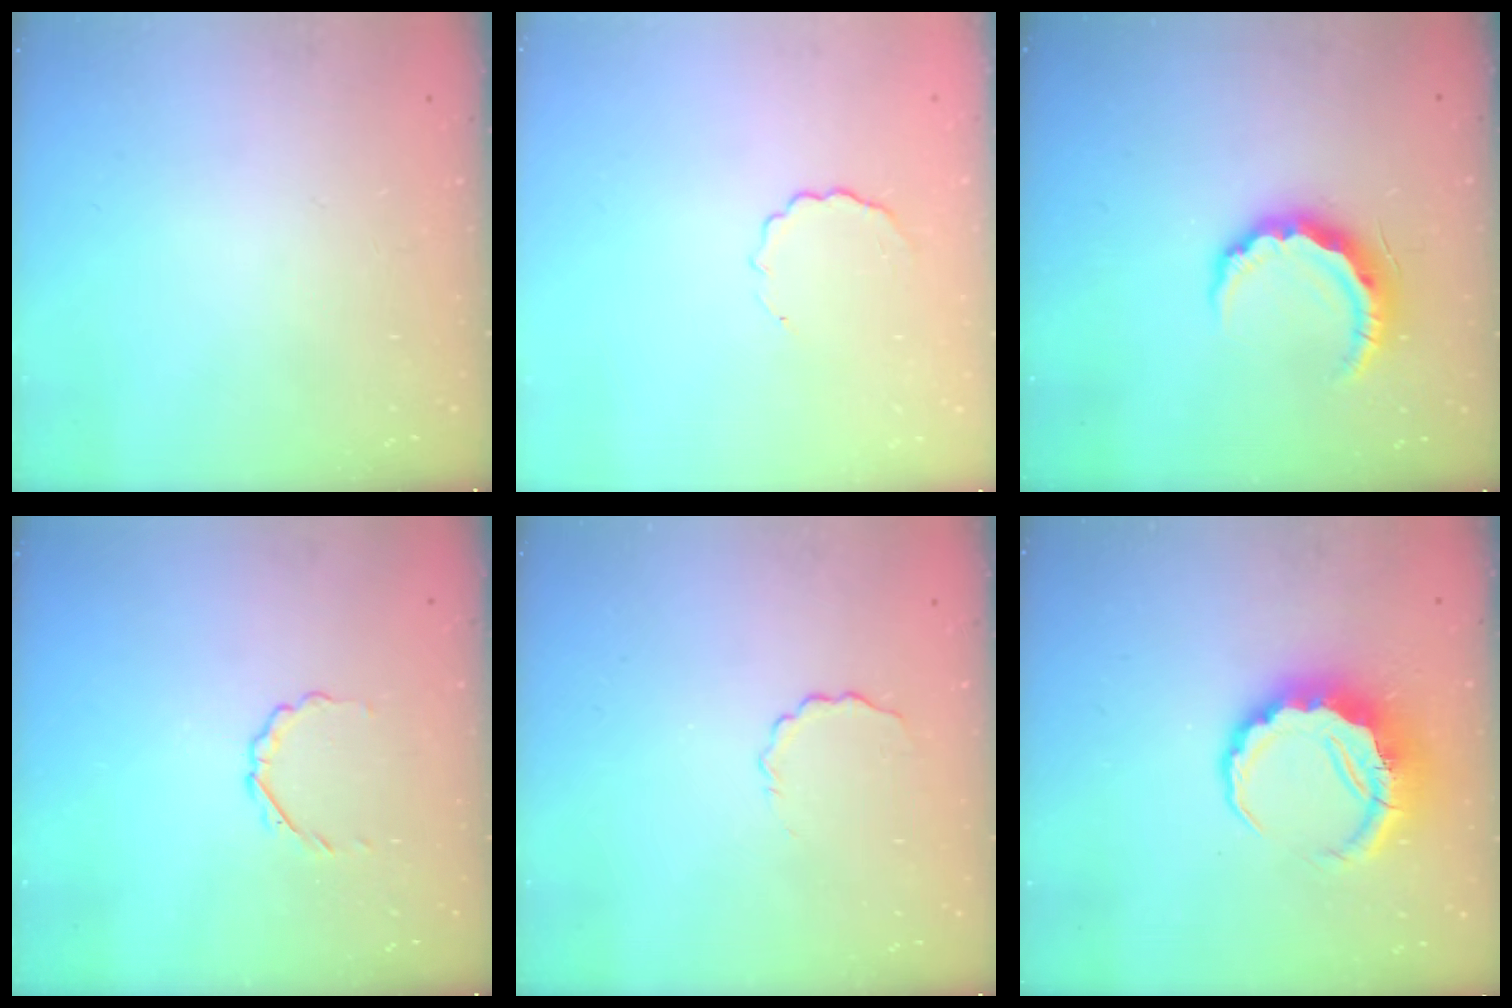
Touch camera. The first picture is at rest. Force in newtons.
{"total": 3.7, "press": 3.6, "slide": 0.9}
{"total": 10.3, "press": 10.3, "slide": 0.8}
{"total": 2.3, "press": 2.1, "slide": 0.8}
{"total": 2.6, "press": 2.5, "slide": 0.8}
{"total": 7.3, "press": 7.0, "slide": 1.9}